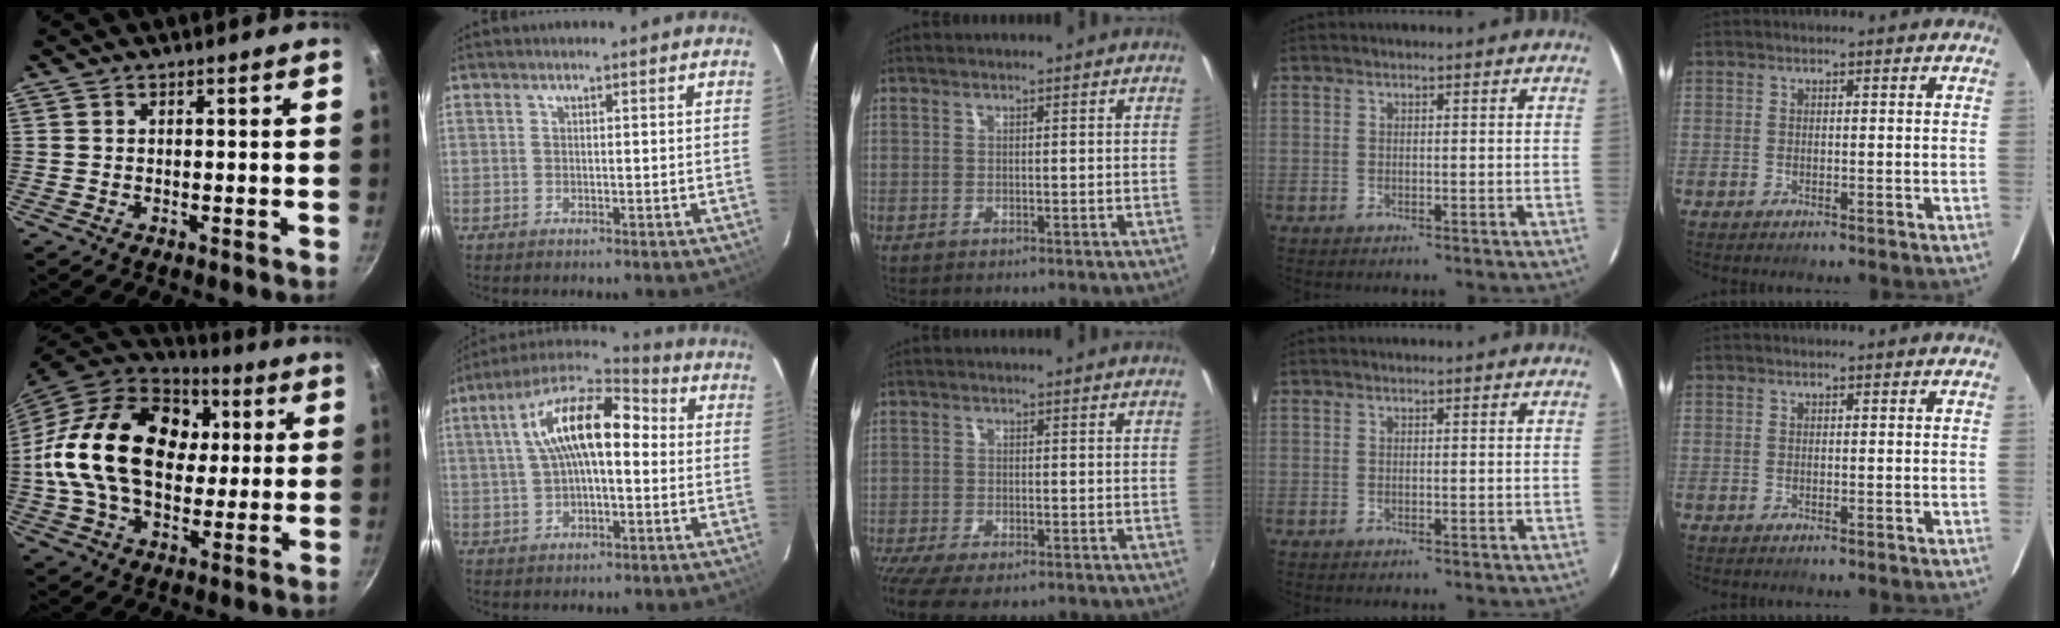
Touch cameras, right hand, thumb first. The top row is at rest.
{"thumb": {"total": 27.9, "force": [3.6, 19.0, 20.1], "torque": [-0.346, 0.026, 0.056]}, "index": {"total": 15.5, "force": [2.0, 6.7, 13.8], "torque": [-0.250, 0.031, 0.022]}, "middle": {"total": 8.8, "force": [-6.8, 2.5, 4.9], "torque": [-0.124, -0.042, -0.121]}}